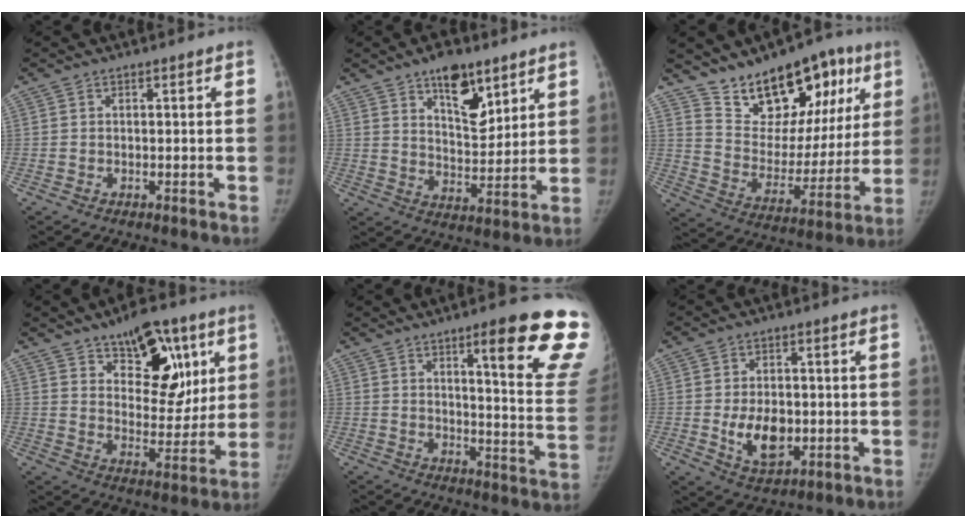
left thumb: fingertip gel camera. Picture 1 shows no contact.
{"total": 11.4, "force": [7.0, 5.4, 7.2], "torque": [-0.084, -0.047, 0.120]}
{"total": 20.3, "force": [12.3, 11.3, 11.5], "torque": [-0.103, -0.051, 0.200]}
{"total": 16.6, "force": [8.2, 9.1, 11.1], "torque": [-0.098, -0.044, 0.130]}
{"total": 21.0, "force": [13.1, 2.8, 16.2], "torque": [-0.171, -0.072, 0.167]}
{"total": 8.7, "force": [-1.1, 5.6, 6.6], "torque": [-0.086, -0.009, -0.006]}